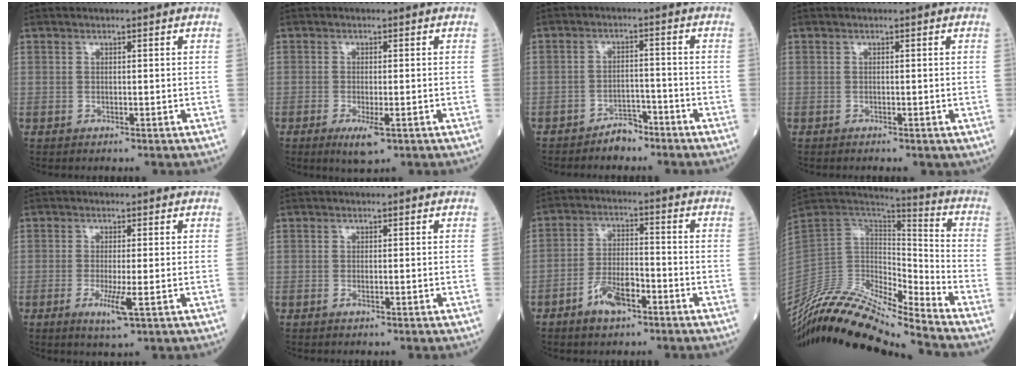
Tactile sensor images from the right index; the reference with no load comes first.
{"total": 3.8, "force": [-1.7, 0.9, 3.2], "torque": [-0.057, -0.008, -0.024]}
{"total": 3.4, "force": [-2.9, 1.6, 0.9], "torque": [-0.016, 0.007, -0.048]}
{"total": 1.4, "force": [-0.9, 0.7, 0.8], "torque": [-0.011, -0.001, -0.009]}
{"total": 4.0, "force": [-1.3, 0.1, 3.8], "torque": [-0.071, -0.010, -0.022]}
{"total": 0.6, "force": [-0.3, 0.0, 0.5], "torque": [-0.014, -0.001, -0.005]}
{"total": 6.7, "force": [-3.8, 2.4, 4.9], "torque": [-0.101, 0.006, -0.070]}
{"total": 20.0, "force": [-18.8, 0.9, 6.8], "torque": [-0.131, 0.036, -0.333]}